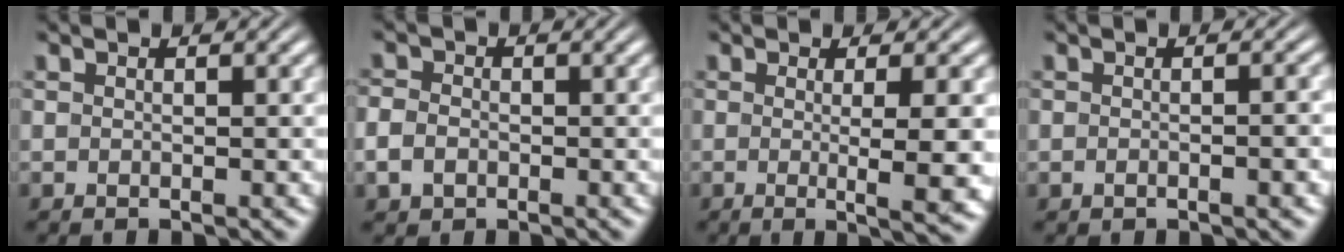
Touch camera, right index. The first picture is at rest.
{"total": 2.4, "force": [-0.9, 2.0, 1.0], "torque": [-0.032, -0.010, -0.012]}
{"total": 5.3, "force": [-1.0, 0.2, 5.2], "torque": [-0.072, -0.011, -0.015]}
{"total": 1.1, "force": [-0.6, 0.3, 0.9], "torque": [-0.022, 0.002, -0.010]}